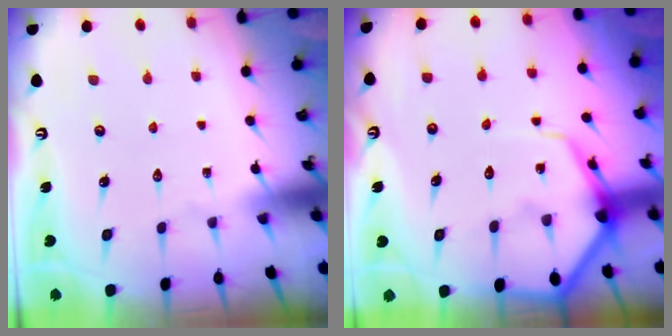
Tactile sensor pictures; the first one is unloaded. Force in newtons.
{"total": 9.2, "press": 9.2, "slide": 0.9}